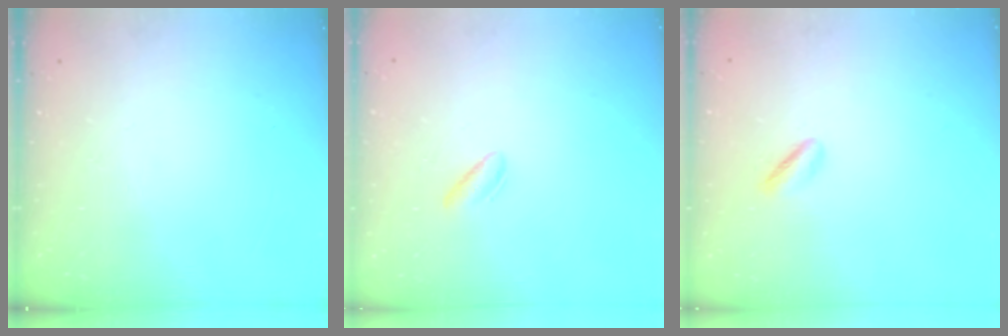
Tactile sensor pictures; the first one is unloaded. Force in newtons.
{"total": 2.4, "press": 2.1, "slide": 1.2}
{"total": 1.9, "press": 1.6, "slide": 0.9}